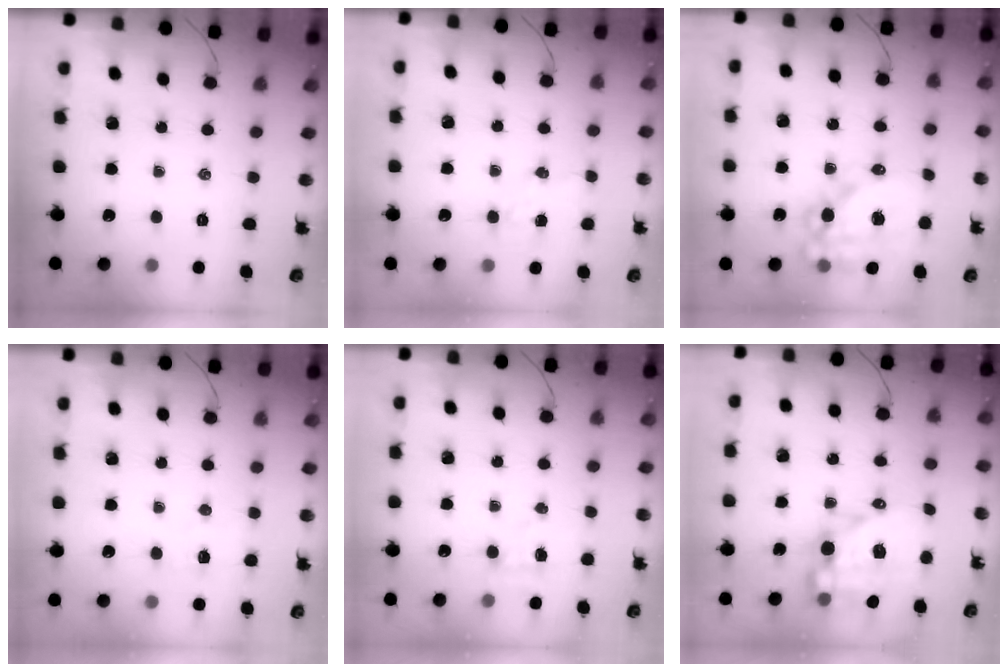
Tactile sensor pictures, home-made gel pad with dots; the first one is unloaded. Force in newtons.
{"total": 5.1, "press": 5.0, "slide": 1.2}
{"total": 14.6, "press": 14.2, "slide": 3.2}
{"total": 3.0, "press": 2.9, "slide": 0.7}
{"total": 2.7, "press": 2.6, "slide": 0.7}
{"total": 13.3, "press": 12.7, "slide": 3.7}